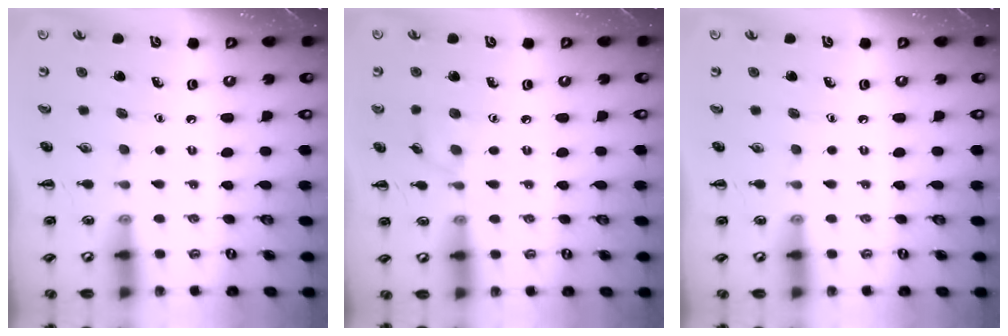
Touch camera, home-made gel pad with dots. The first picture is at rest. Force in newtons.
{"total": 3.3, "press": 3.1, "slide": 1.2}
{"total": 0.0}